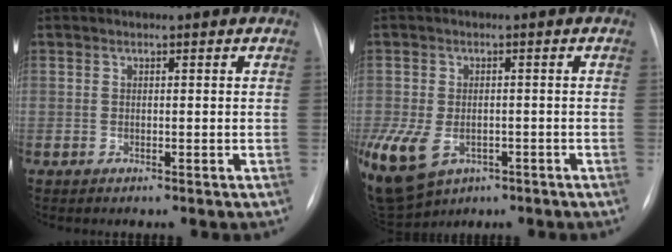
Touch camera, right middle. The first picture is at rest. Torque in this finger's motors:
{"motor_torque": [0.96, -0.95, 0.36, 0.21]}